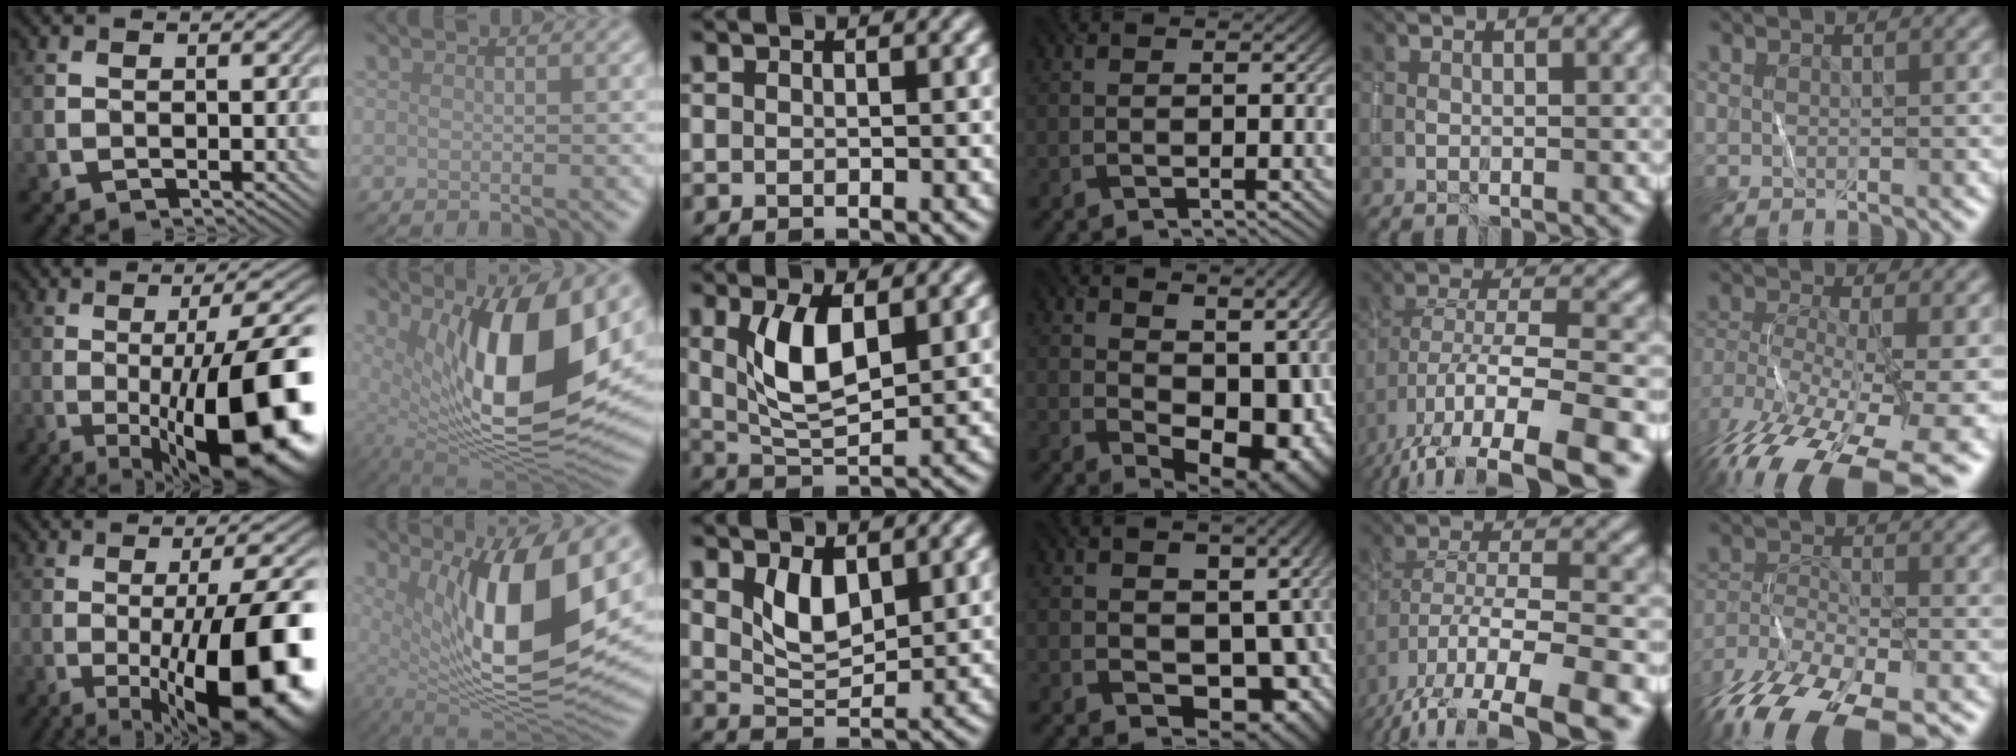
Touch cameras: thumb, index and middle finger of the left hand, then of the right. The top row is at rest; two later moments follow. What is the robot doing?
{"motion": "wrap", "object": "ribbon"}